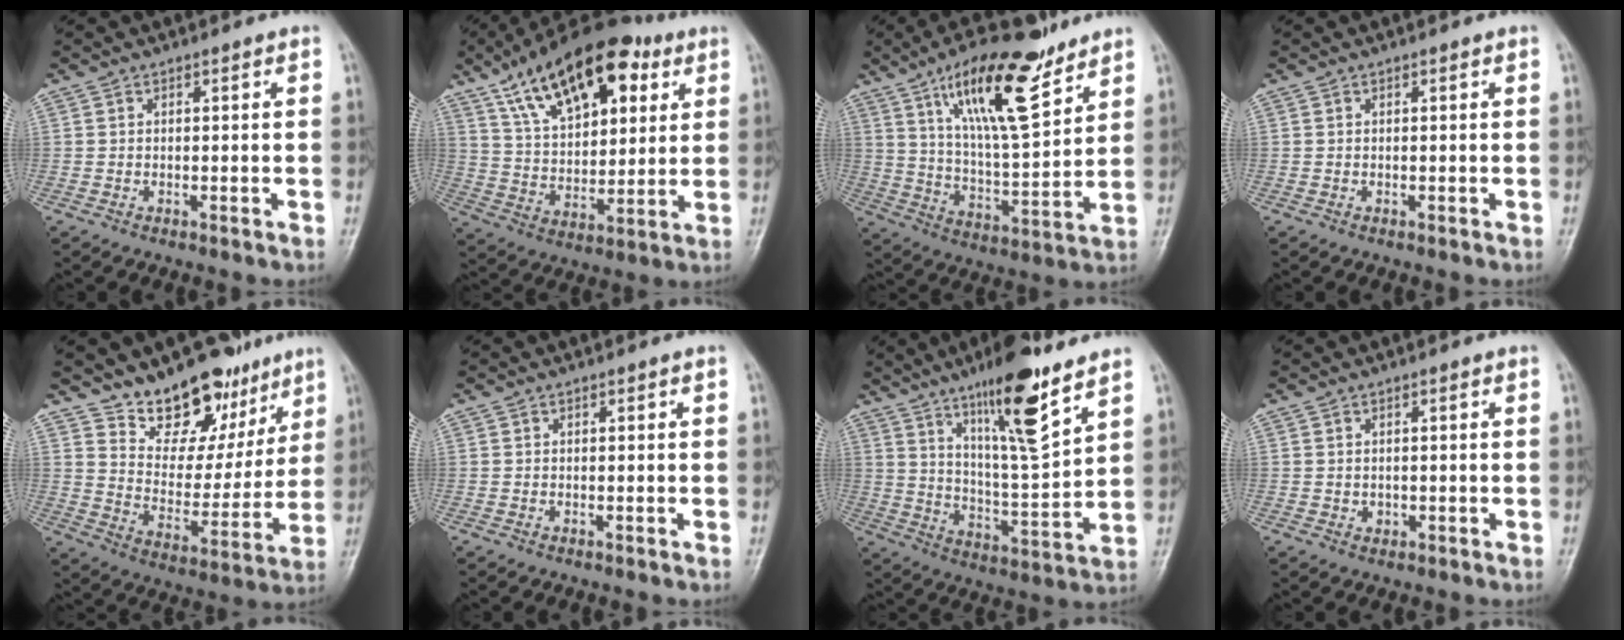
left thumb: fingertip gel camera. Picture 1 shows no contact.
{"total": 22.4, "force": [11.3, 11.2, 15.7], "torque": [-0.220, -0.021, 0.194]}
{"total": 18.7, "force": [11.2, 6.0, 13.7], "torque": [-0.205, -0.054, 0.200]}
{"total": 0.0}
{"total": 16.7, "force": [12.3, 8.9, 6.9], "torque": [-0.038, -0.075, 0.199]}
{"total": 0.0}
{"total": 16.4, "force": [10.3, 3.1, 12.4], "torque": [-0.194, -0.061, 0.182]}
{"total": 1.0, "force": [-0.1, 1.0, 0.3], "torque": [-0.003, 0.000, 0.001]}